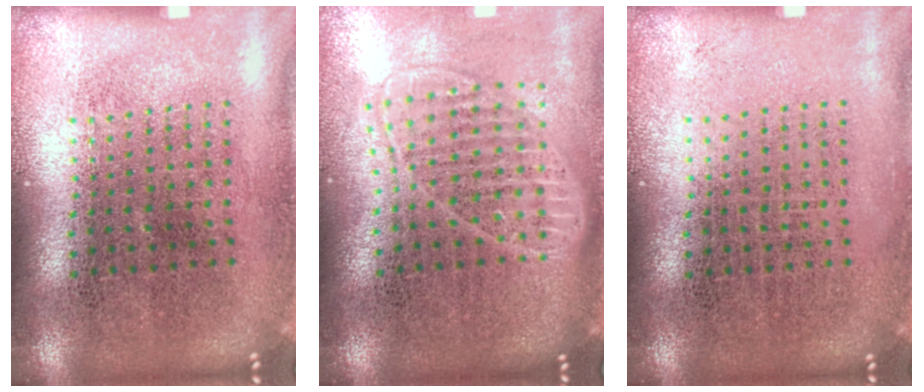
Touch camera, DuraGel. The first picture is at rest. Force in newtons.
{"total": 1.8, "press": 1.5, "slide": 1.0}
{"total": 0.0}